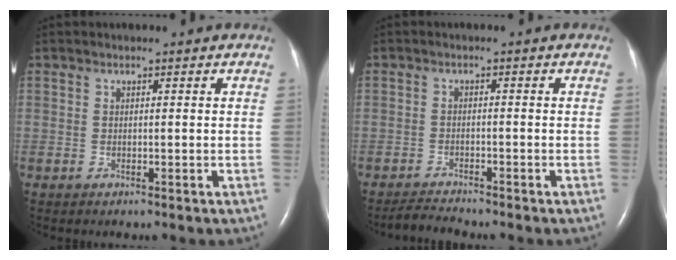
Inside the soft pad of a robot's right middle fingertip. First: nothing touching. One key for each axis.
{"total": 2.6, "fx": -2.6, "fy": -0.4, "fz": 0.2, "tx": -0.015, "ty": -0.017, "tz": -0.047}